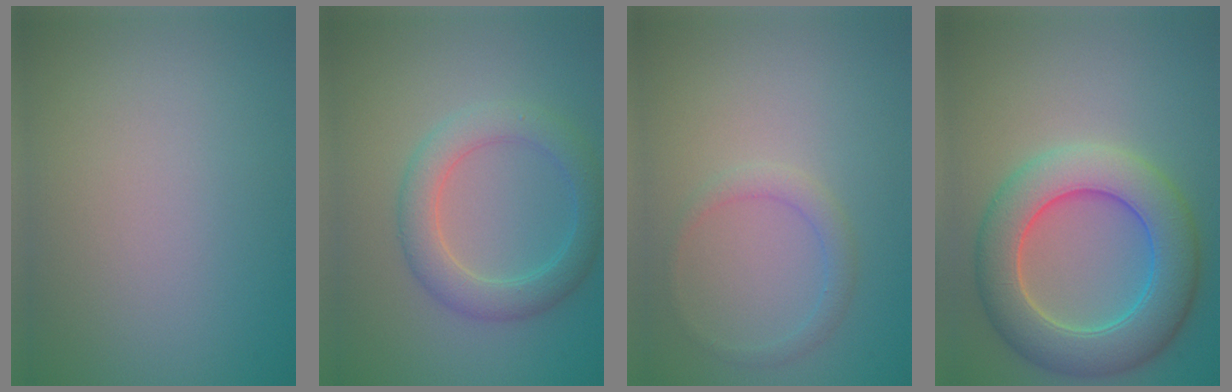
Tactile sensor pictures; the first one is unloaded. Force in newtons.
{"total": 4.1, "press": 4.0, "slide": 0.2}
{"total": 1.6, "press": 1.6, "slide": 0.2}
{"total": 8.4, "press": 8.4, "slide": 0.3}